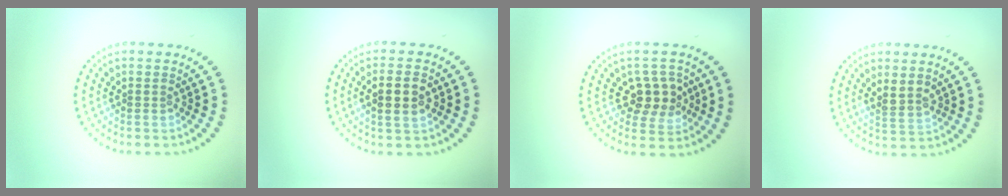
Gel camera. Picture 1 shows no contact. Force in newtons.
{"total": 2.9, "press": 2.8, "slide": 0.6}
{"total": 3.3, "press": 3.2, "slide": 1.1}
{"total": 1.8, "press": 1.5, "slide": 0.9}